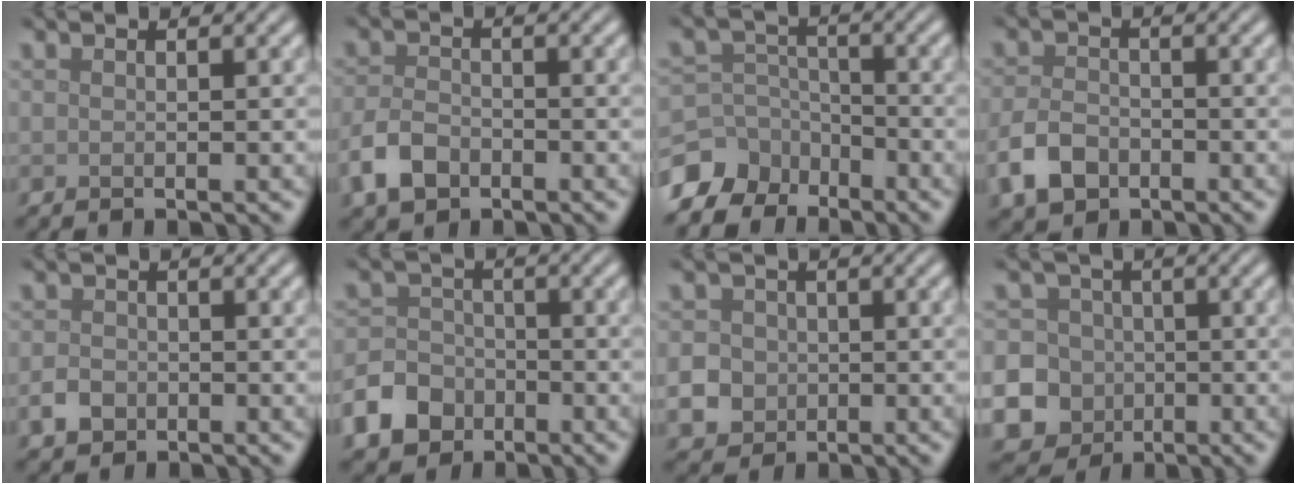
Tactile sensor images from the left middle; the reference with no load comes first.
{"total": 3.4, "force": [-2.0, 2.1, 1.8], "torque": [-0.034, -0.001, -0.047]}
{"total": 7.4, "force": [-5.4, 4.9, 1.3], "torque": [-0.019, -0.003, -0.105]}
{"total": 3.7, "force": [-2.0, 2.5, 1.9], "torque": [-0.040, -0.002, -0.044]}
{"total": 1.9, "force": [-0.9, 1.5, 0.8], "torque": [-0.012, -0.001, -0.021]}
{"total": 5.8, "force": [-3.3, 4.4, 1.8], "torque": [-0.029, -0.005, -0.074]}
{"total": 6.7, "force": [-1.8, 6.1, 1.8], "torque": [-0.042, -0.014, -0.056]}
{"total": 16.9, "force": [-5.4, 15.6, 3.7], "torque": [-0.118, -0.030, -0.120]}